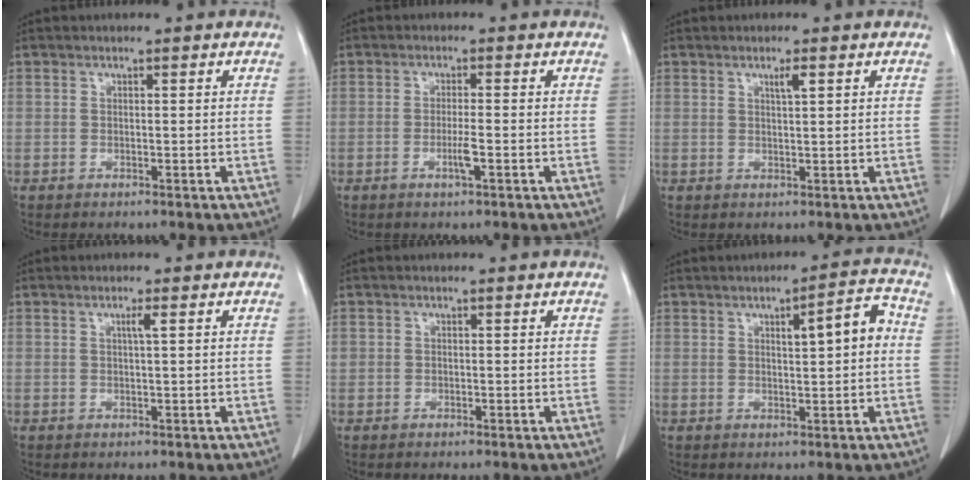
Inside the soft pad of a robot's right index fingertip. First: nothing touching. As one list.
[{"total": 2.6, "force": [-1.0, 0.0, 2.4], "torque": [-0.047, -0.004, -0.018]}, {"total": 1.7, "force": [0.9, 0.1, 1.4], "torque": [-0.027, -0.003, 0.015]}, {"total": 1.3, "force": [0.5, -0.2, 1.2], "torque": [-0.023, 0.000, 0.008]}, {"total": 0.6, "force": [0.1, 0.5, 0.1], "torque": [0.004, 0.007, 0.001]}, {"total": 5.9, "force": [1.0, 1.1, 5.7], "torque": [-0.083, 0.017, 0.013]}]